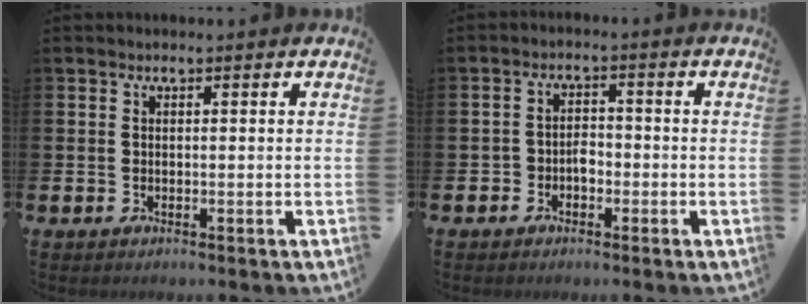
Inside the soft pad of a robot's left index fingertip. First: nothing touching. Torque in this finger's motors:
{"motor_torque": [-0.21, 0.08, 0.00, 0.00]}